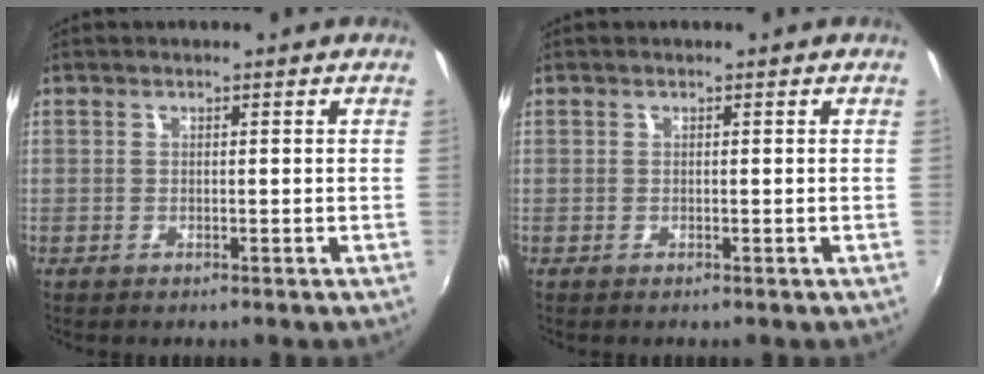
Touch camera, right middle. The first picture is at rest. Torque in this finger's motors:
{"motor_torque": [0.00, 0.00, 0.00, 0.00]}